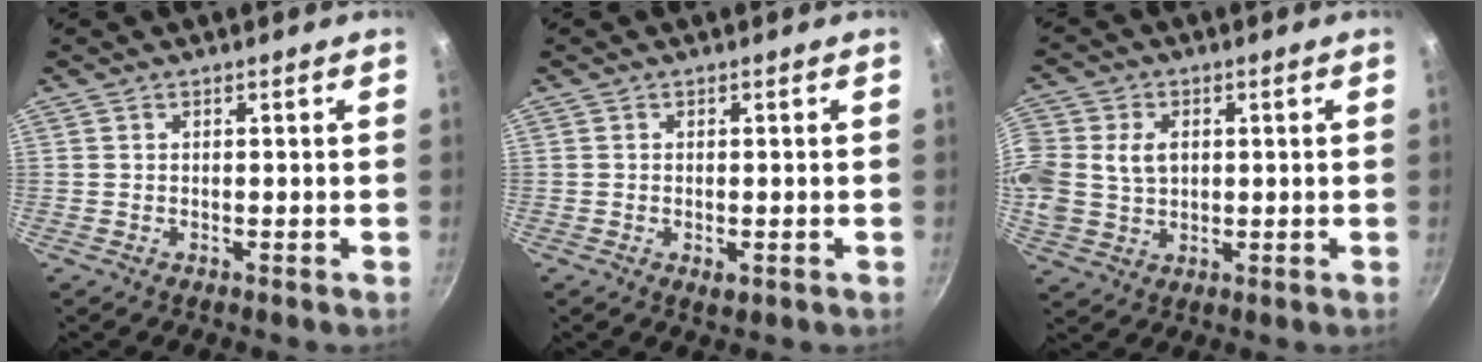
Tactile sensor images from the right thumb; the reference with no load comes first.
{"total": 2.0, "force": [-0.6, 1.1, 1.6], "torque": [-0.025, -0.004, -0.008]}
{"total": 11.8, "force": [1.5, 9.5, 6.8], "torque": [-0.156, 0.015, 0.025]}